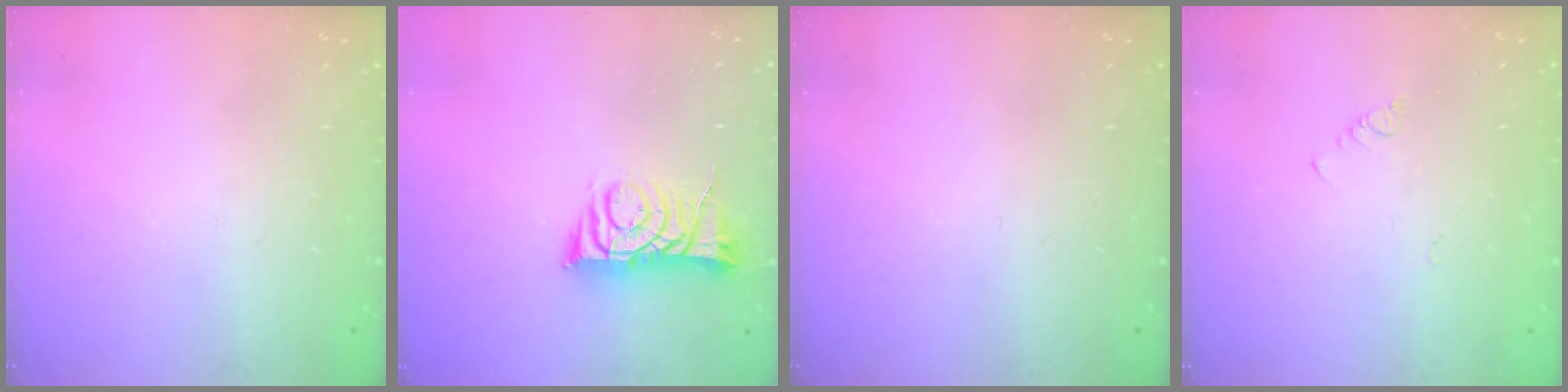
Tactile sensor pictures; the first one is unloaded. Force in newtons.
{"total": 8.3, "press": 8.3, "slide": 0.6}
{"total": 0.0}
{"total": 1.9, "press": 1.9, "slide": 0.4}